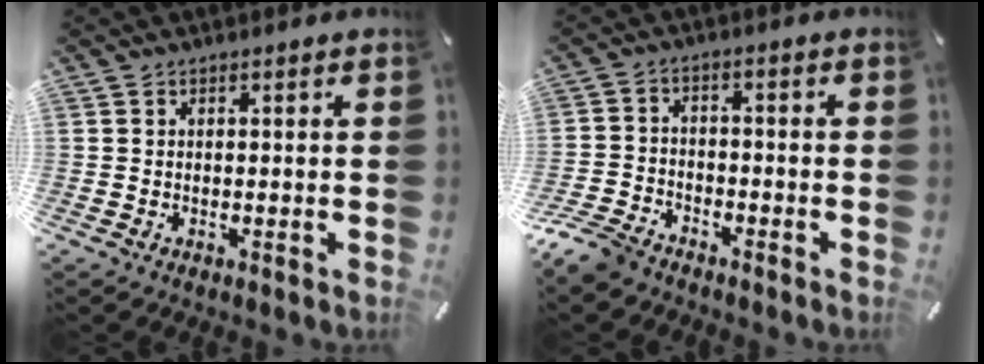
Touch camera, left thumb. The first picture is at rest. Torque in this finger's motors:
{"motor_torque": [-0.46, 1.06, 0.30, 0.29, 0.07]}